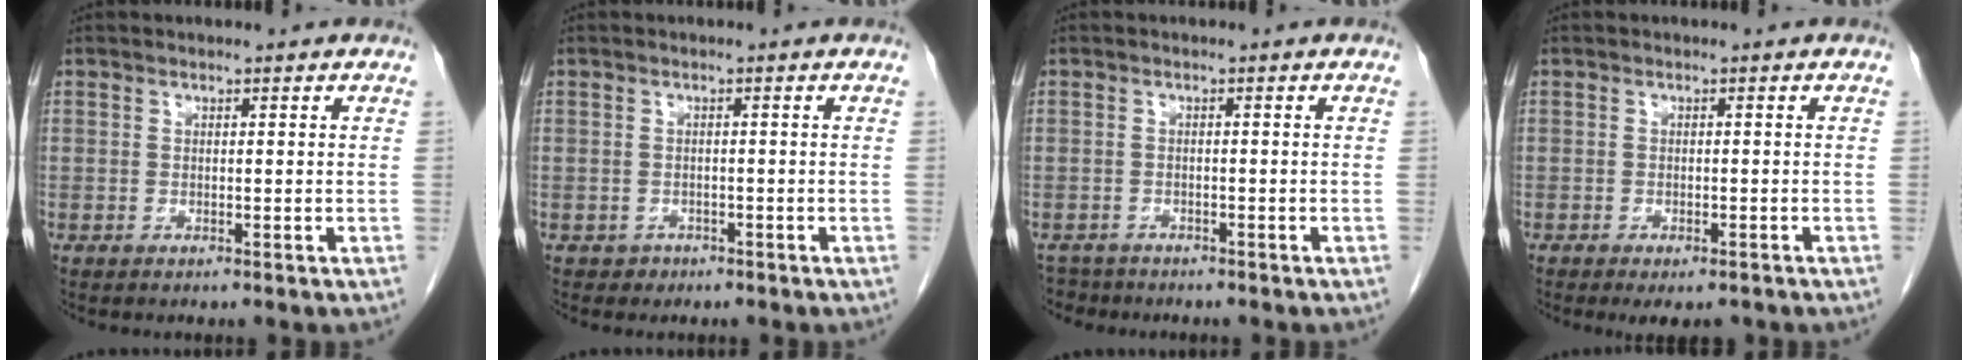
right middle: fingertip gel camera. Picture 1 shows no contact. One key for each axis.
{"total": 1.3, "fx": -0.7, "fy": 1.0, "fz": -0.1, "tx": 0.001, "ty": 0.006, "tz": -0.010}
{"total": 2.8, "fx": -2.5, "fy": 1.2, "fz": -0.4, "tx": 0.001, "ty": -0.002, "tz": -0.044}
{"total": 3.5, "fx": -2.6, "fy": 1.4, "fz": 1.9, "tx": -0.020, "ty": -0.005, "tz": -0.031}